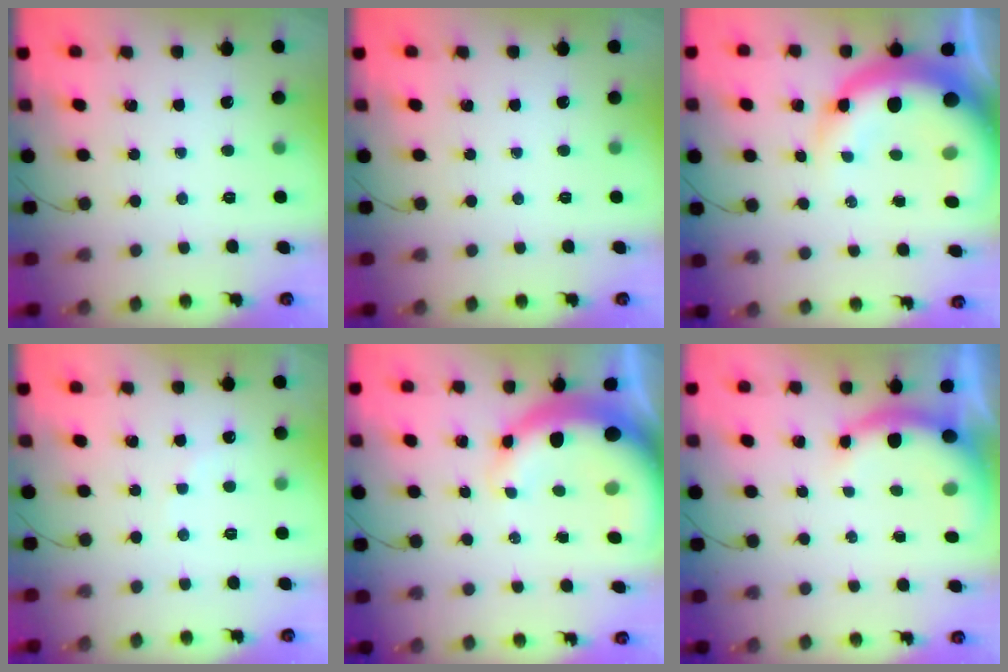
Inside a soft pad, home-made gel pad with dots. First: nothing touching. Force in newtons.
{"total": 0.0}
{"total": 18.1, "press": 17.6, "slide": 4.5}
{"total": 4.7, "press": 4.6, "slide": 0.9}
{"total": 13.5, "press": 13.2, "slide": 2.8}
{"total": 6.7, "press": 6.6, "slide": 0.8}